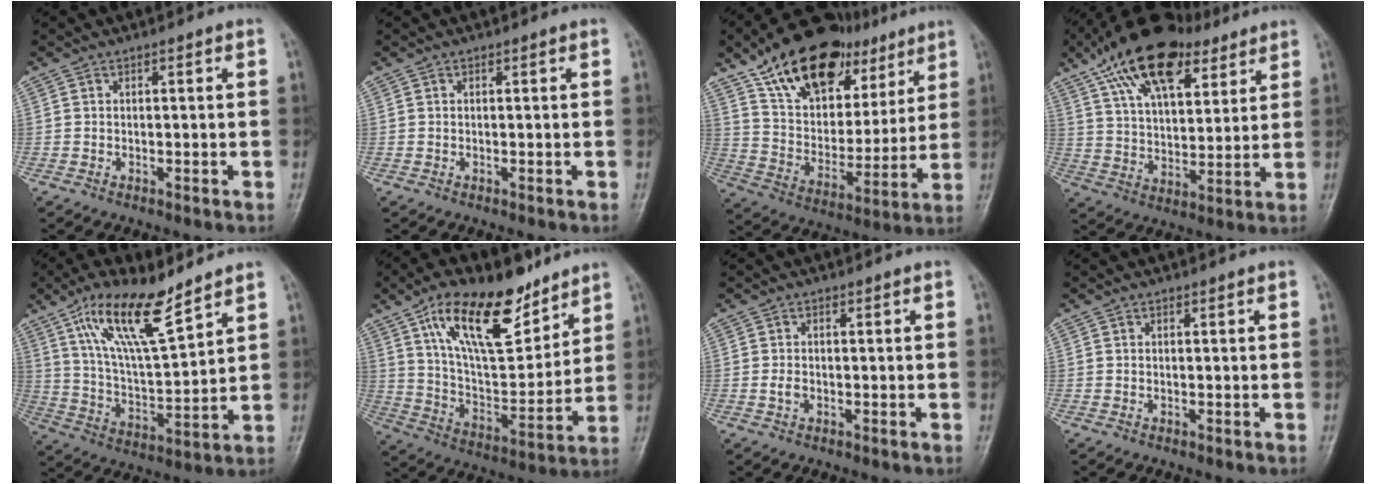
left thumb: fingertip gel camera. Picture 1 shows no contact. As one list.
[{"total": 0.0}, {"total": 23.8, "force": [14.3, 13.2, 13.7], "torque": [-0.187, -0.030, 0.246]}, {"total": 20.7, "force": [12.1, 10.2, 13.4], "torque": [-0.210, -0.021, 0.212]}, {"total": 15.6, "force": [10.0, 4.1, 11.2], "torque": [-0.191, -0.051, 0.197]}, {"total": 20.8, "force": [12.5, 9.2, 14.0], "torque": [-0.194, -0.060, 0.226]}, {"total": 1.6, "force": [-0.3, 1.2, 1.1], "torque": [-0.016, 0.001, -0.007]}, {"total": 0.0}]